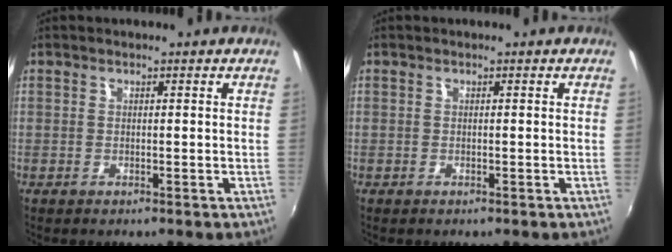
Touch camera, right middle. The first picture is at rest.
{"total": 0.0}